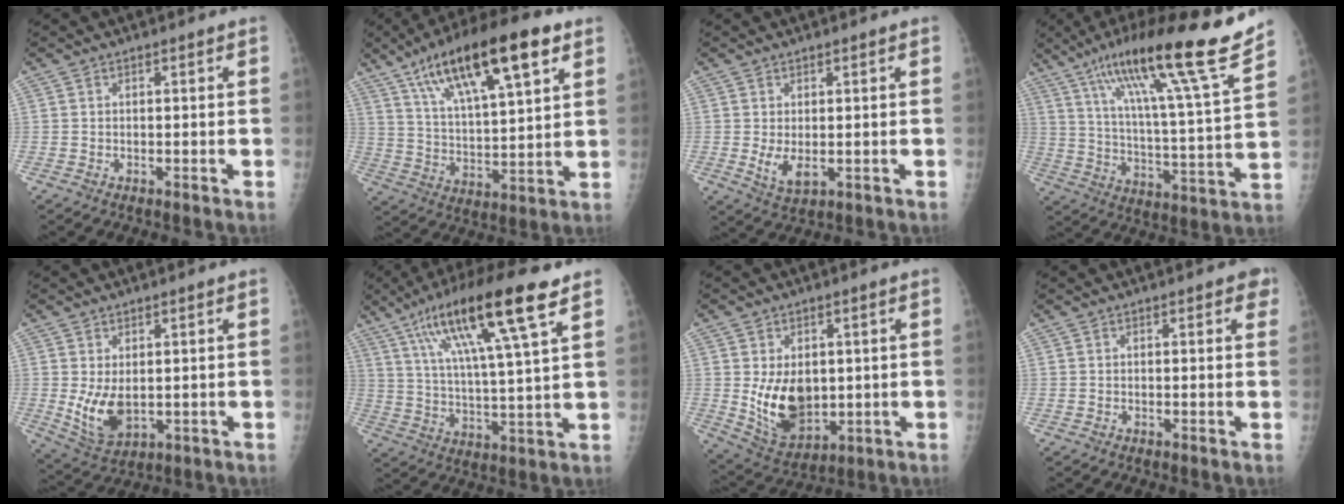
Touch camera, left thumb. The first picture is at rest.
{"total": 21.5, "force": [11.4, 6.3, 17.1], "torque": [-0.271, -0.019, 0.197]}
{"total": 4.1, "force": [-0.2, 2.1, 3.5], "torque": [-0.061, -0.011, 0.006]}
{"total": 23.1, "force": [16.2, 1.0, 16.4], "torque": [-0.246, -0.067, 0.262]}
{"total": 7.4, "force": [0.0, 4.4, 5.9], "torque": [-0.100, -0.017, 0.018]}
{"total": 18.9, "force": [10.0, 2.6, 15.8], "torque": [-0.280, -0.020, 0.175]}
{"total": 11.6, "force": [0.2, 7.9, 8.5], "torque": [-0.114, -0.019, 0.028]}
{"total": 2.1, "force": [1.0, 1.0, 1.5], "torque": [-0.003, 0.001, 0.006]}